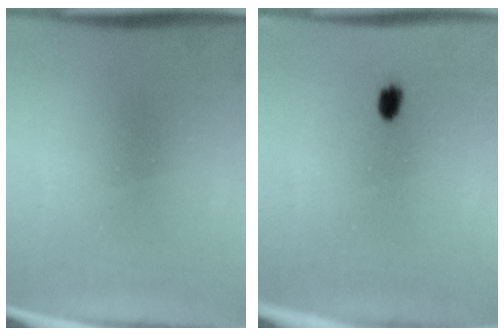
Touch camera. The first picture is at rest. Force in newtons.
{"total": 2.7}